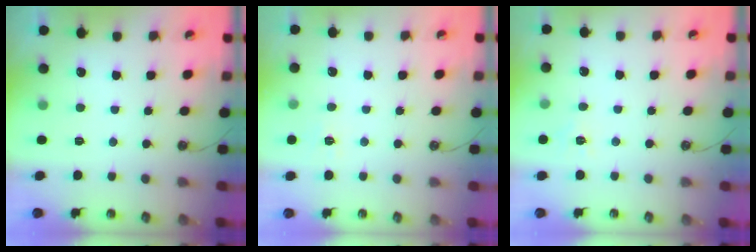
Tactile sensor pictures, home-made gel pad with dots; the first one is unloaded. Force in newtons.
{"total": 6.5, "press": 6.4, "slide": 0.6}
{"total": 5.9, "press": 5.9, "slide": 0.6}